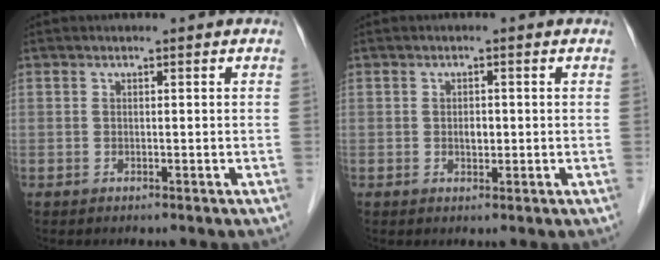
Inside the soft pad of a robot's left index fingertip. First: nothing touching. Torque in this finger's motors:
{"motor_torque": [0.14, 0.05, 0.02, 0.00]}